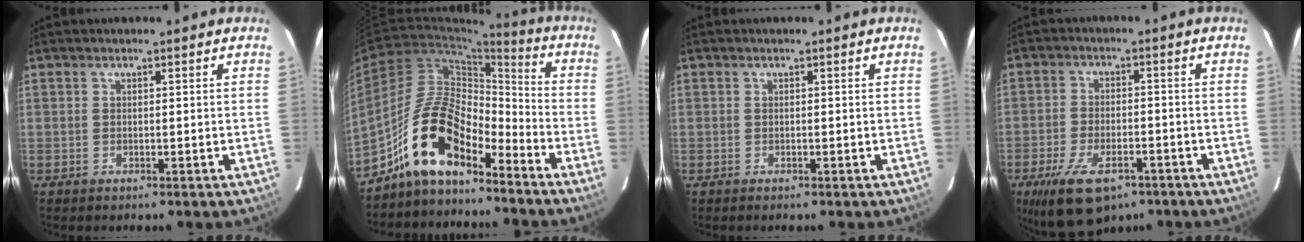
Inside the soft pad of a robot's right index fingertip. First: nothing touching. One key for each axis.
{"total": 14.1, "fx": -10.5, "fy": 5.1, "fz": 7.9, "tx": -0.152, "ty": 0.021, "tz": -0.203}
{"total": 0.0}
{"total": 13.2, "fx": -8.2, "fy": 6.1, "fz": 8.2, "tx": -0.180, "ty": -0.023, "tz": -0.138}